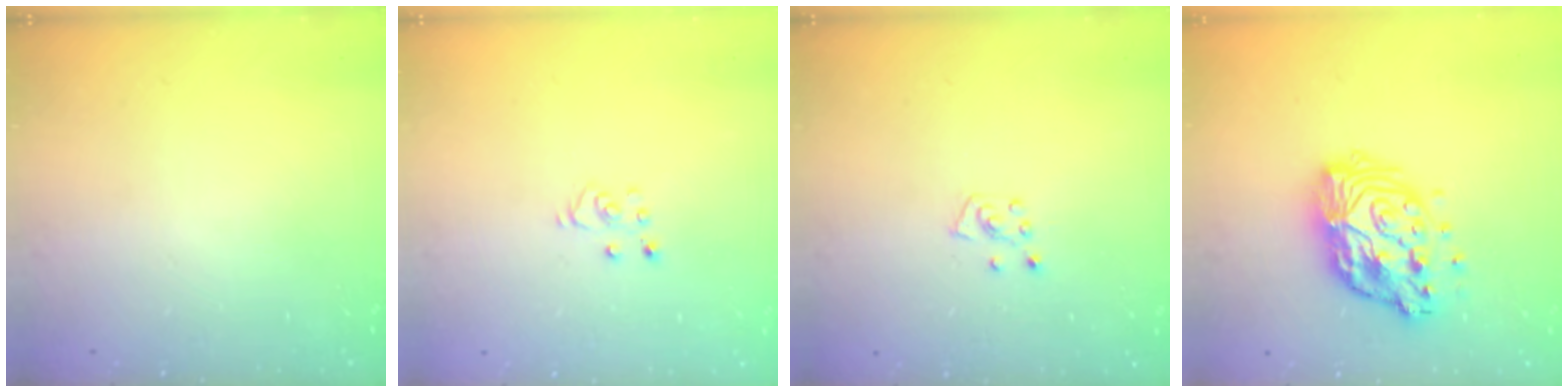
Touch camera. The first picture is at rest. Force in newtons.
{"total": 3.6, "press": 3.6, "slide": 0.2}
{"total": 5.0, "press": 5.0, "slide": 0.4}
{"total": 15.5, "press": 15.5, "slide": 1.3}